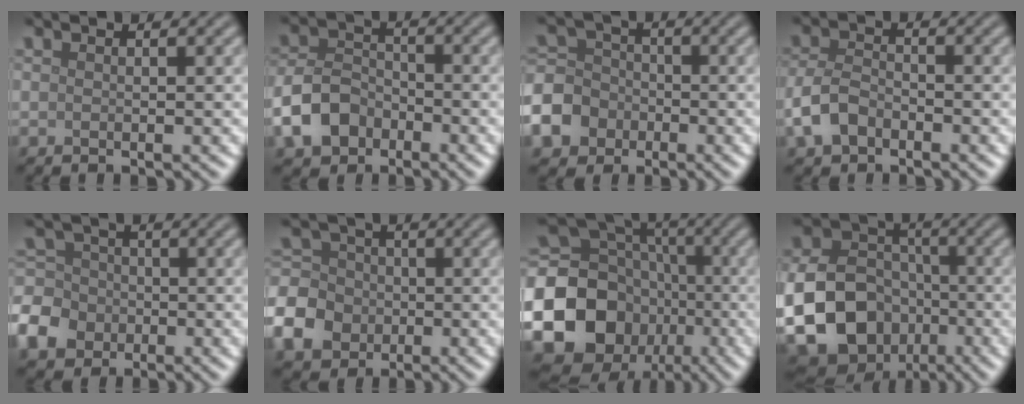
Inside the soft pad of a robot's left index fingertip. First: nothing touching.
{"total": 5.4, "force": [-2.8, 3.8, 2.6], "torque": [-0.054, 0.002, -0.064]}
{"total": 7.7, "force": [-3.7, 6.3, 2.3], "torque": [-0.050, -0.018, -0.090]}
{"total": 3.3, "force": [-1.8, 2.0, 1.8], "torque": [-0.039, 0.002, -0.046]}
{"total": 6.4, "force": [-3.0, 5.2, 2.2], "torque": [-0.041, -0.009, -0.074]}
{"total": 6.3, "force": [-2.5, 5.2, 2.5], "torque": [-0.049, -0.001, -0.068]}
{"total": 20.5, "force": [-5.6, 18.0, 7.9], "torque": [-0.198, -0.023, -0.121]}
{"total": 19.5, "force": [-6.3, 16.7, 7.9], "torque": [-0.173, -0.058, -0.130]}